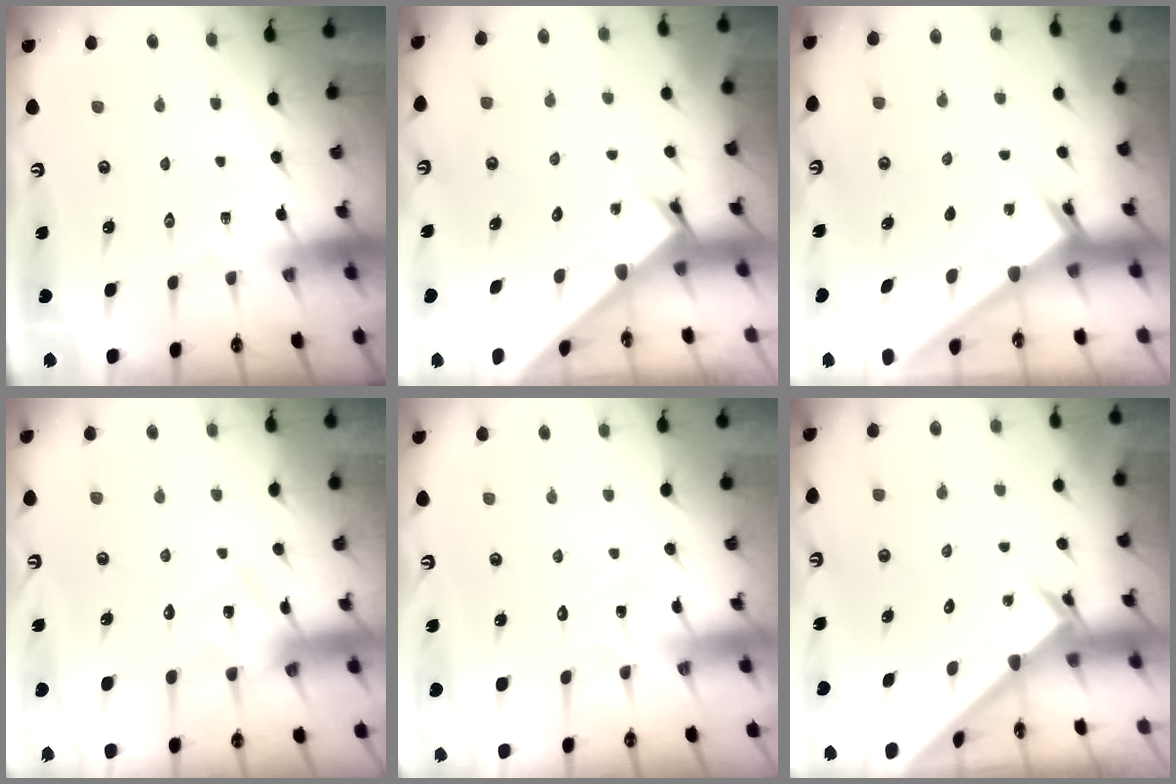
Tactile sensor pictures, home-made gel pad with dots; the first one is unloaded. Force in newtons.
{"total": 2.4, "press": 2.4, "slide": 0.0}
{"total": 2.3, "press": 2.3, "slide": 0.2}
{"total": 12.7, "press": 12.7, "slide": 0.7}
{"total": 7.5, "press": 7.5, "slide": 0.5}
{"total": 2.4, "press": 2.4, "slide": 0.2}